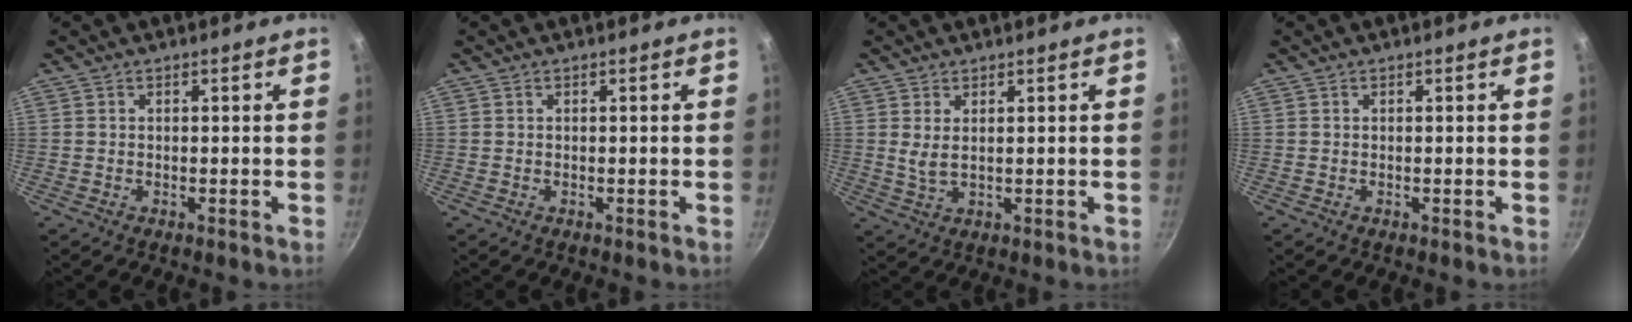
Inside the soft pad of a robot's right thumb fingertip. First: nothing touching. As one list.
[{"total": 0.0}, {"total": 3.0, "force": [1.0, 1.3, 2.5], "torque": [-0.048, -0.009, 0.023]}, {"total": 0.0}]